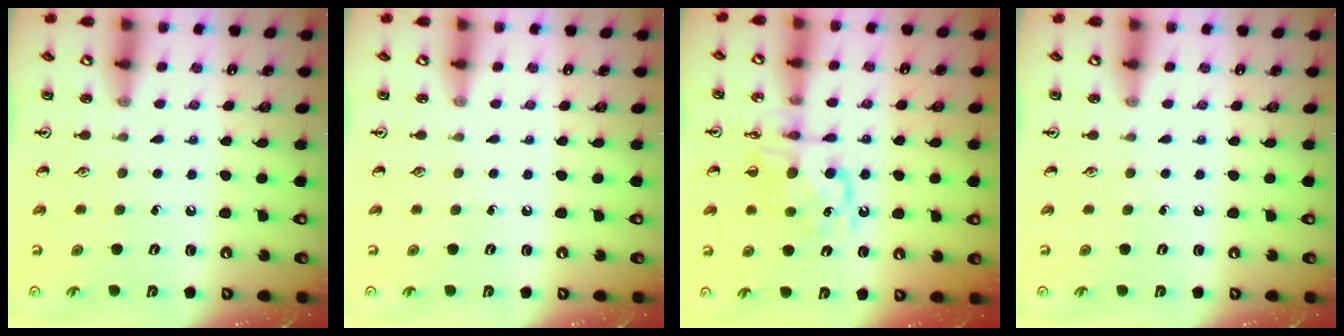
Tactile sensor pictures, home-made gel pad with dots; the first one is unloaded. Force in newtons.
{"total": 0.0}
{"total": 10.3, "press": 10.3, "slide": 0.3}
{"total": 0.0}